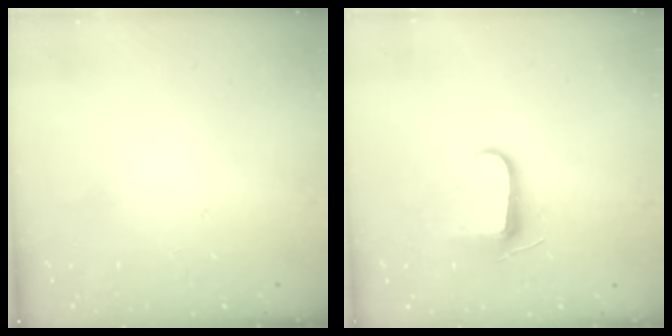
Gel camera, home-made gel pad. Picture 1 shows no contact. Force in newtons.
{"total": 8.7, "press": 8.6, "slide": 1.4}